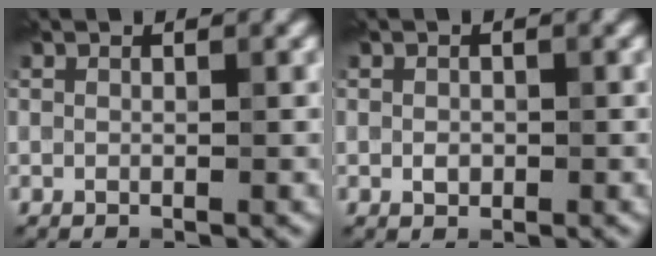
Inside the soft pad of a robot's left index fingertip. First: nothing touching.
{"total": 0.8, "force": [-0.1, 0.7, 0.4], "torque": [-0.006, -0.002, -0.004]}